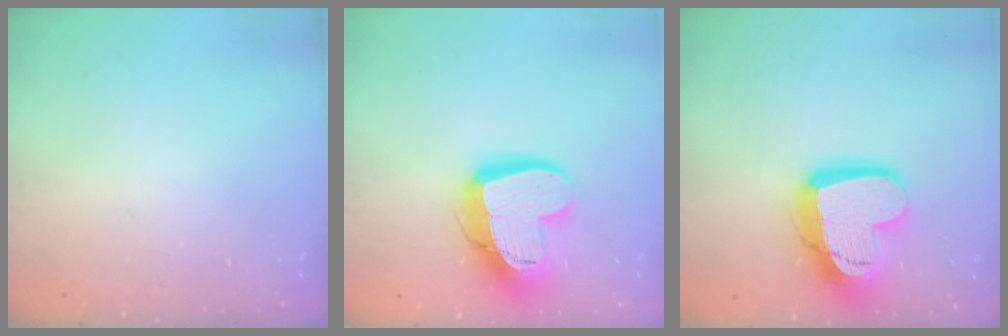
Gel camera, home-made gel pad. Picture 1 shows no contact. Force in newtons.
{"total": 16.3, "press": 16.3, "slide": 1.4}
{"total": 17.1, "press": 17.0, "slide": 1.5}